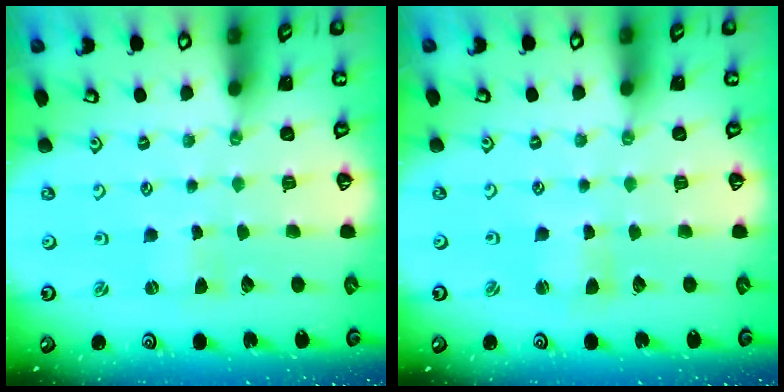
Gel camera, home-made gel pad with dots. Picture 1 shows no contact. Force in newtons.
{"total": 1.7, "press": 1.6, "slide": 0.4}